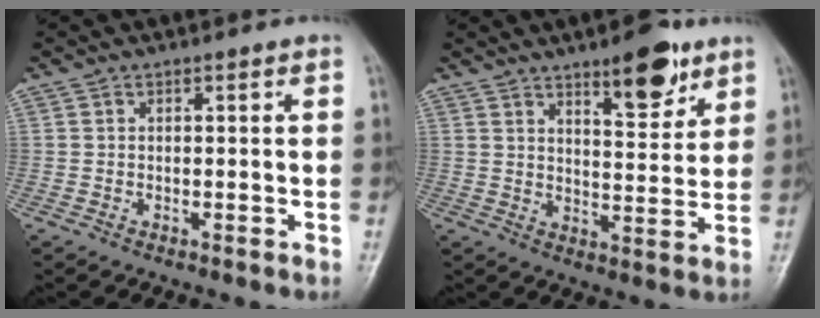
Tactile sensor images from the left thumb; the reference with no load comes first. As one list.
[{"total": 10.1, "force": [6.4, 3.6, 6.9], "torque": [-0.077, -0.039, 0.096]}]